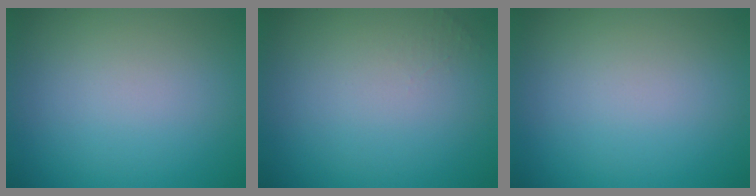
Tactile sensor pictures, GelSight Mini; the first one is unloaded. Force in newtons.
{"total": 0.7, "press": 0.7, "slide": 0.1}
{"total": 0.0}